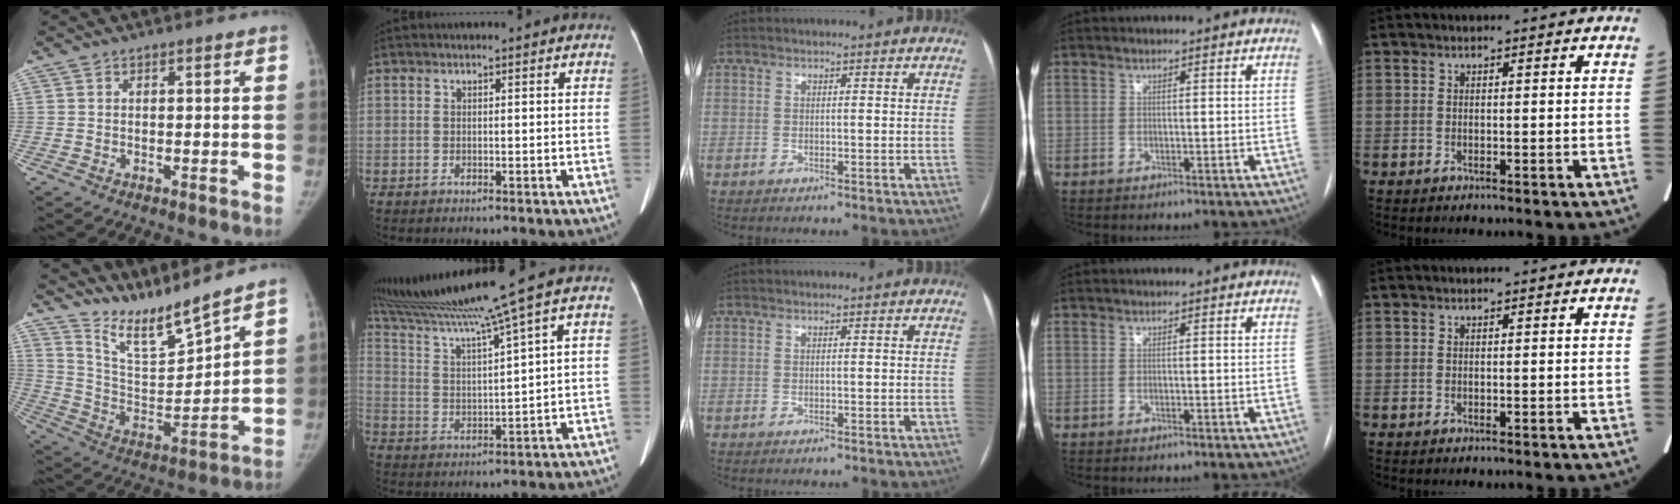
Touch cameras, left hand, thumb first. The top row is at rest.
{"thumb": {"total": 11.9, "force": [11.2, 0.1, 4.0], "torque": [-0.059, -0.081, 0.224]}, "index": {"total": 12.3, "force": [9.5, -3.6, 6.9], "torque": [-0.123, -0.009, 0.172]}}